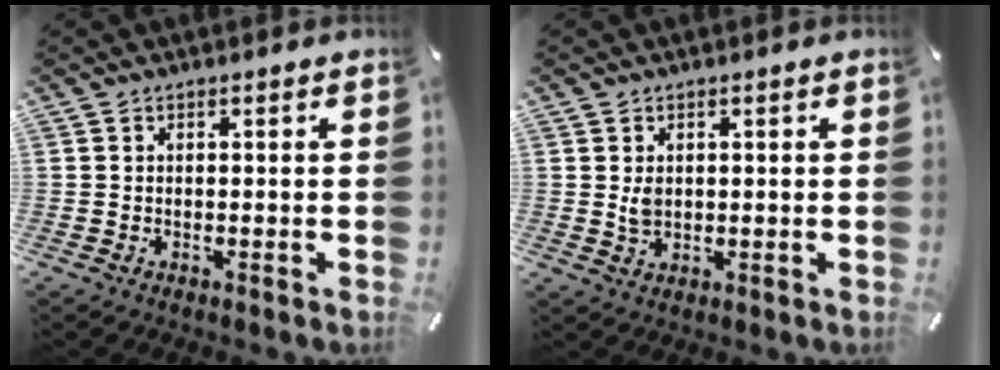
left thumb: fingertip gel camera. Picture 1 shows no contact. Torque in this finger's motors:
{"motor_torque": [0.63, 0.58, 0.13, -0.15, 0.00]}